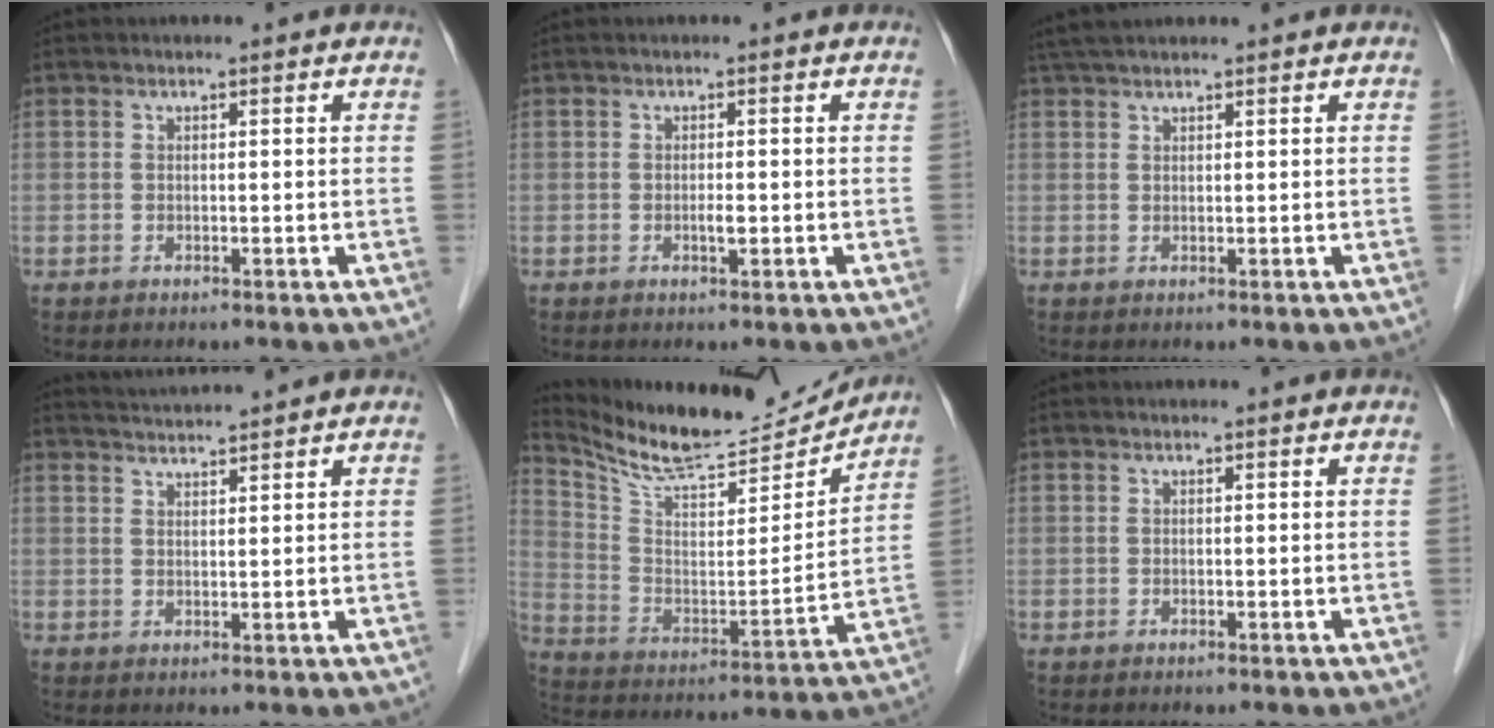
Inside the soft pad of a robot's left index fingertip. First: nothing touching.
{"total": 2.3, "force": [-2.2, -0.2, 0.4], "torque": [-0.008, -0.007, -0.038]}
{"total": 2.1, "force": [1.6, -0.2, 1.3], "torque": [-0.020, 0.027, 0.034]}
{"total": 2.2, "force": [1.9, -1.2, -0.1], "torque": [0.001, 0.012, 0.036]}
{"total": 16.7, "force": [15.7, 2.0, 5.0], "torque": [-0.103, -0.038, 0.252]}
{"total": 0.0}